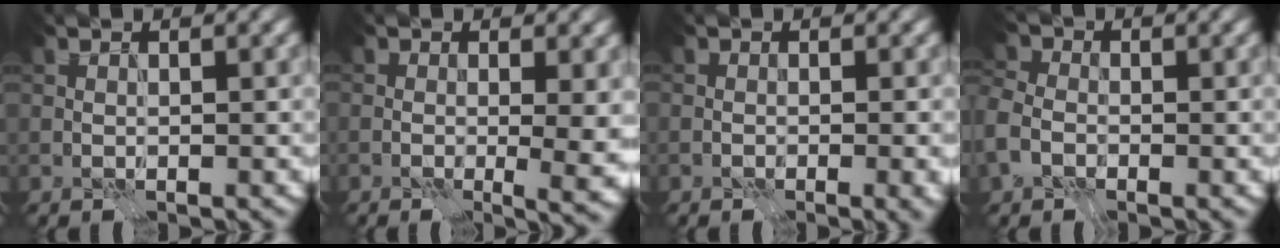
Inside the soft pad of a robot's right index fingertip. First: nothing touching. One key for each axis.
{"total": 4.7, "fx": 0.7, "fy": 1.8, "fz": 4.3, "tx": -0.037, "ty": -0.011, "tz": 0.018}
{"total": 1.3, "fx": -0.2, "fy": 0.4, "fz": 1.2, "tx": -0.007, "ty": -0.001, "tz": -0.003}
{"total": 3.9, "fx": -1.1, "fy": 3.2, "fz": 2.0, "tx": -0.052, "ty": -0.003, "tz": -0.019}